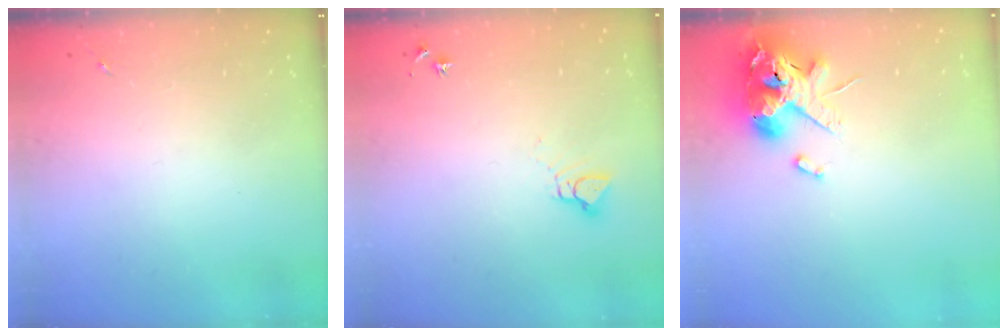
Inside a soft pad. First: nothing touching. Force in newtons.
{"total": 4.4, "press": 4.3, "slide": 0.4}
{"total": 14.4, "press": 14.3, "slide": 2.2}